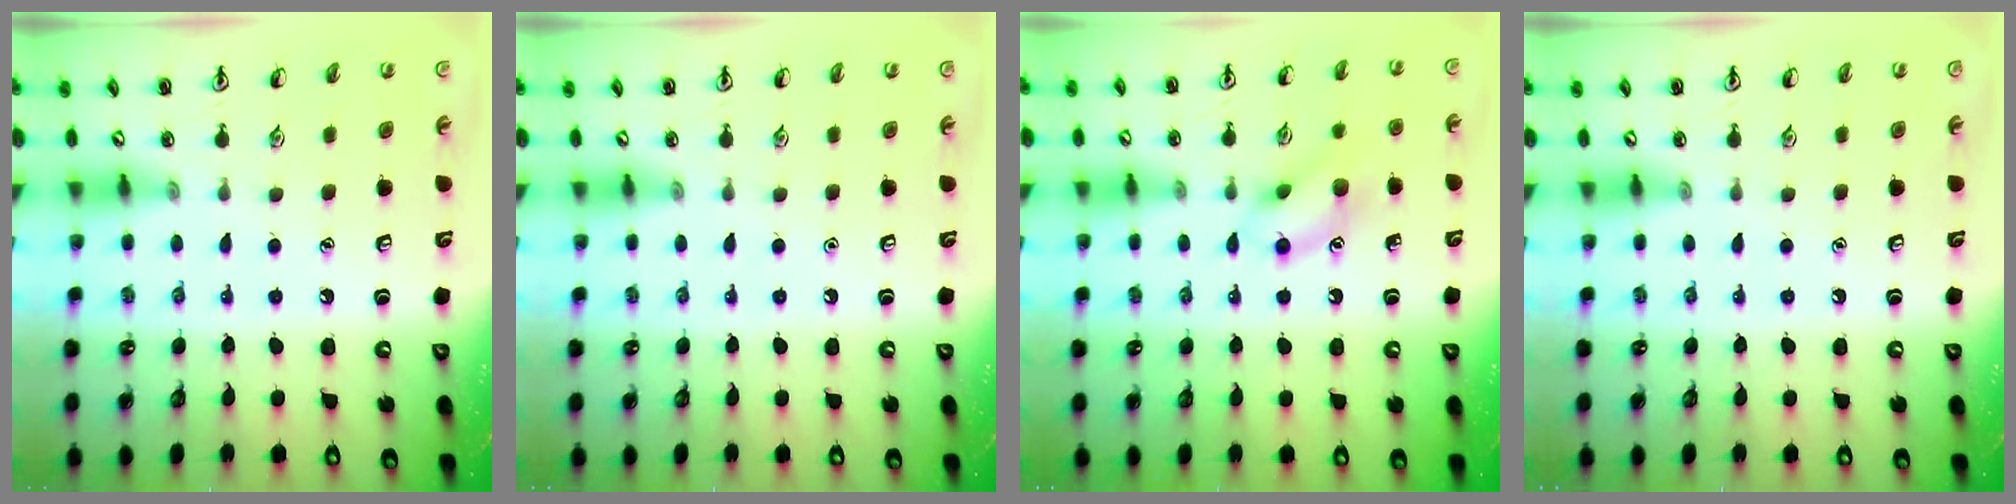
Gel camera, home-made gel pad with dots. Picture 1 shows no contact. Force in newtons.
{"total": 0.0}
{"total": 10.7, "press": 10.7, "slide": 1.0}
{"total": 0.0}